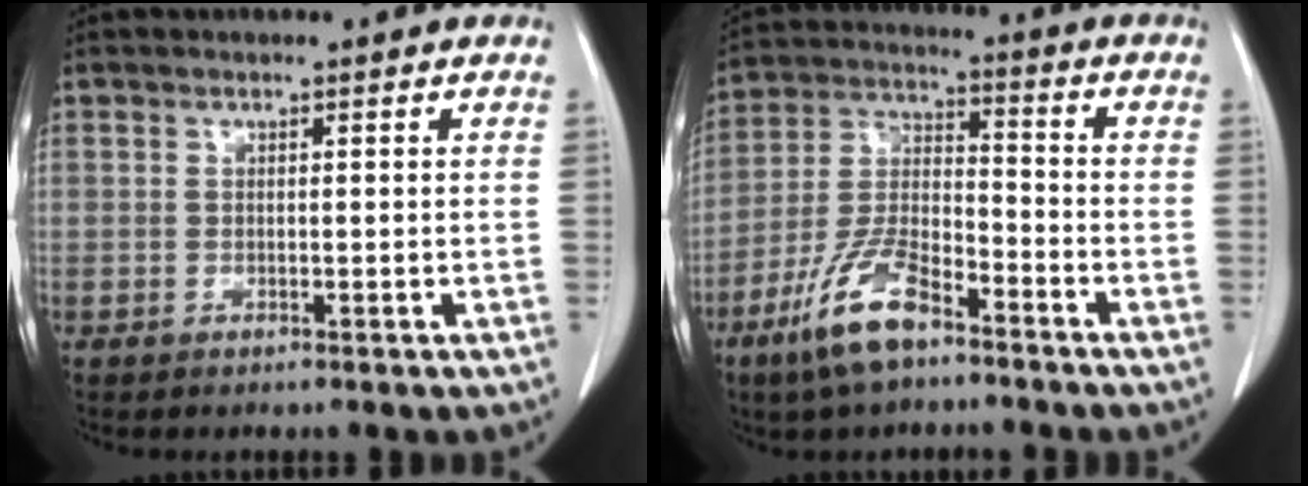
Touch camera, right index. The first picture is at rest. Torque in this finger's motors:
{"motor_torque": [0.52, -0.60, 0.26, 0.12]}